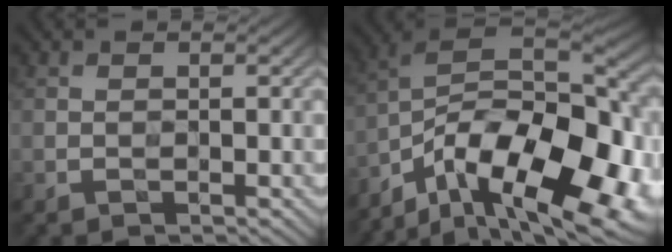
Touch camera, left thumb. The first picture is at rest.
{"total": 19.8, "force": [-11.0, 8.9, 13.9], "torque": [-0.221, -0.010, -0.151]}